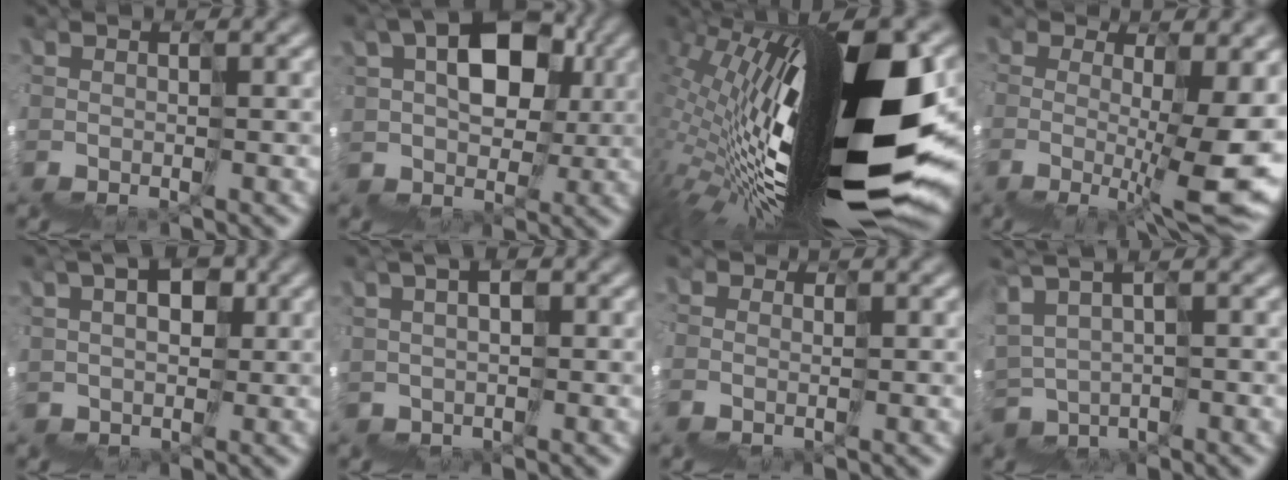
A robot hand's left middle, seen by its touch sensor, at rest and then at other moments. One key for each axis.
{"total": 9.2, "fx": 5.1, "fy": 6.4, "fz": 4.3, "tx": -0.020, "ty": 0.047, "tz": 0.083}
{"total": 13.5, "fx": 1.8, "fy": 2.8, "fz": 13.1, "tx": -0.210, "ty": 0.021, "tz": 0.027}
{"total": 6.8, "fx": 1.2, "fy": 1.6, "fz": 6.4, "tx": -0.096, "ty": 0.009, "tz": 0.034}
{"total": 4.5, "fx": 3.8, "fy": 2.3, "fz": 0.3, "tx": 0.017, "ty": 0.034, "tz": 0.060}
{"total": 2.9, "fx": 2.8, "fy": 0.3, "fz": -0.7, "tx": 0.019, "ty": 0.027, "tz": 0.045}
{"total": 1.8, "fx": -0.3, "fy": 1.7, "fz": -0.4, "tx": 0.018, "ty": 0.016, "tz": 0.001}
{"total": 2.5, "fx": 2.3, "fy": -0.2, "fz": -1.1, "tx": 0.008, "ty": 0.026, "tz": 0.036}